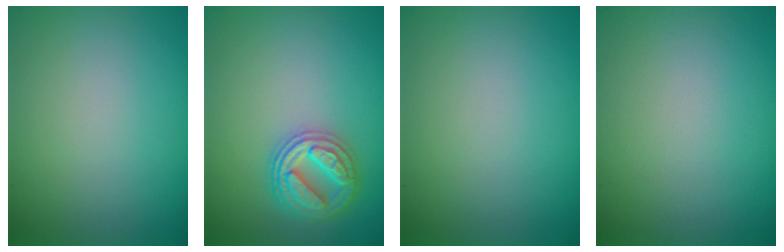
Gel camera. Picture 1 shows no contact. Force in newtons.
{"total": 3.9, "press": 3.7, "slide": 1.3}
{"total": 0.0}
{"total": 0.0}